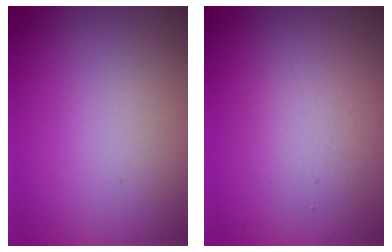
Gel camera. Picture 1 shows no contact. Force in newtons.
{"total": 2.7, "press": 2.7, "slide": 0.2}